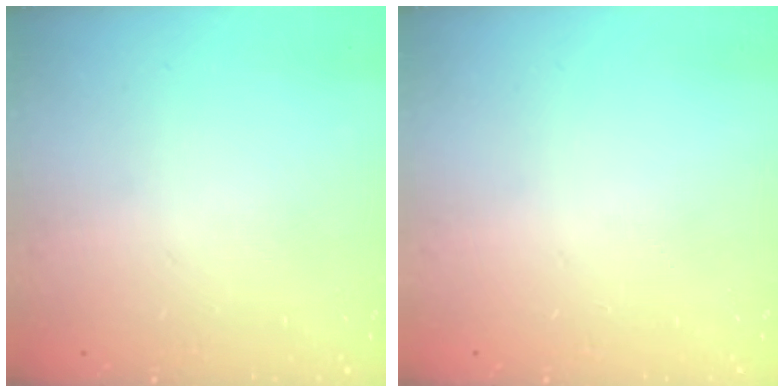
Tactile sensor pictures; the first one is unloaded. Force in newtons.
{"total": 0.0}